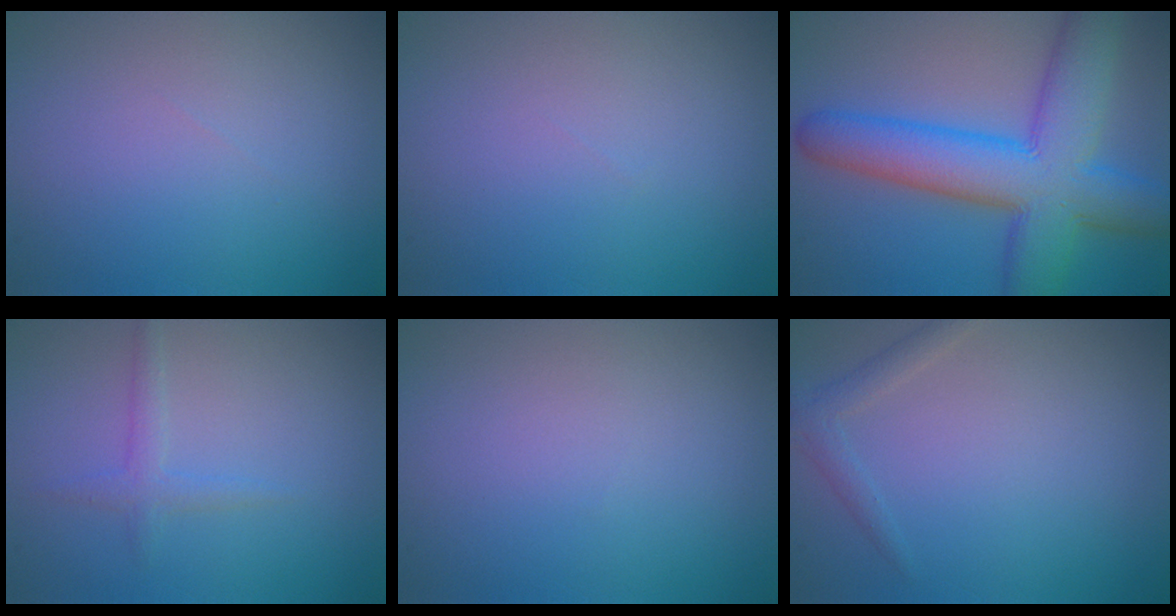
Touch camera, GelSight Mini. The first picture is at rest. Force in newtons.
{"total": 0.0}
{"total": 10.4, "press": 10.4, "slide": 0.2}
{"total": 1.4, "press": 1.4, "slide": 0.1}
{"total": 0.0}
{"total": 1.4, "press": 1.4, "slide": 0.1}